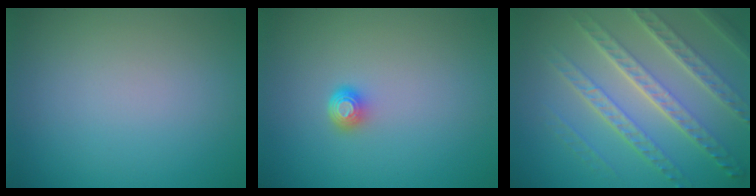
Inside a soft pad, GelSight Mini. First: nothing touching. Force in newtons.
{"total": 1.4, "press": 1.1, "slide": 1.0}
{"total": 7.4, "press": 5.2, "slide": 5.3}